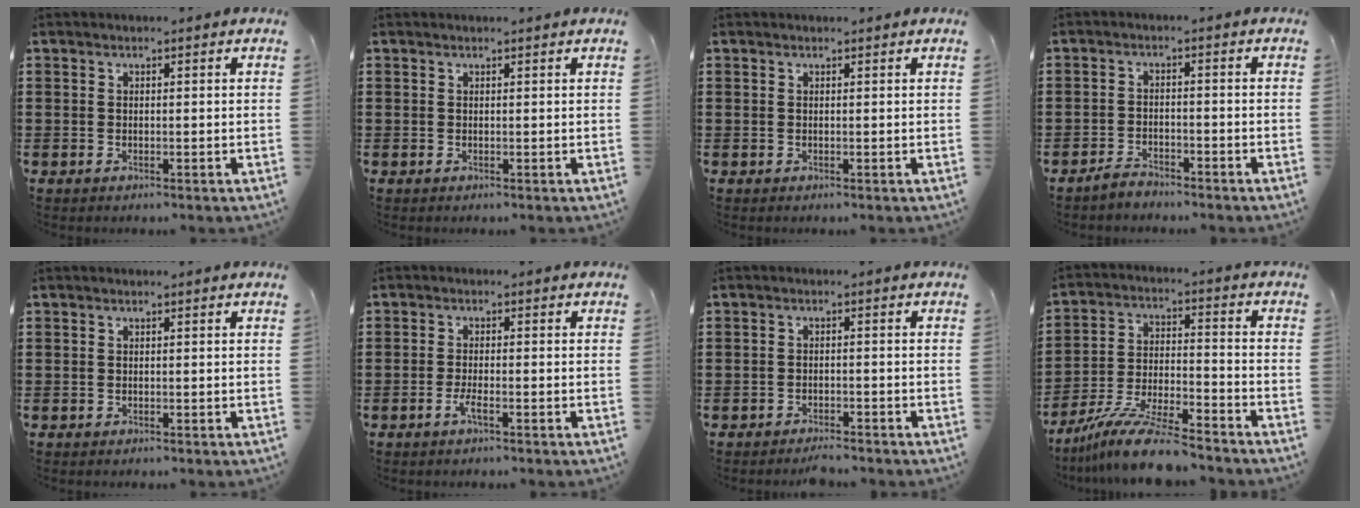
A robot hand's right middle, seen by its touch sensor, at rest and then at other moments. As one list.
[{"total": 0.0}, {"total": 0.0}, {"total": 2.4, "force": [-2.3, 0.4, 0.3], "torque": [-0.012, 0.002, -0.048]}, {"total": 0.0}, {"total": 2.2, "force": [-1.1, 0.2, 1.9], "torque": [-0.041, -0.003, -0.022]}, {"total": 2.0, "force": [-2.0, 0.2, 0.2], "torque": [-0.010, -0.001, -0.042]}, {"total": 10.7, "force": [-9.4, 0.9, 5.0], "torque": [-0.096, 0.017, -0.182]}]